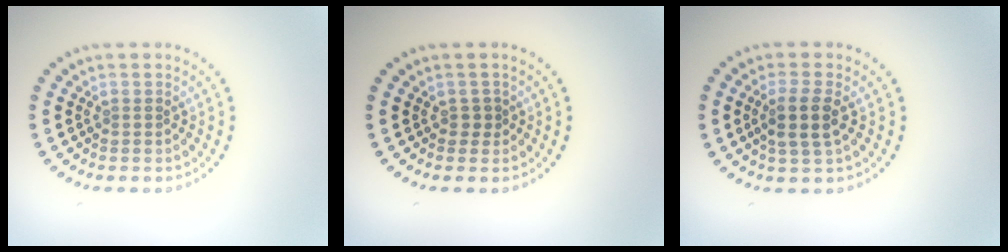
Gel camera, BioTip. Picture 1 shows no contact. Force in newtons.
{"total": 0.8, "press": 0.7, "slide": 0.3}
{"total": 2.8, "press": 2.5, "slide": 1.2}